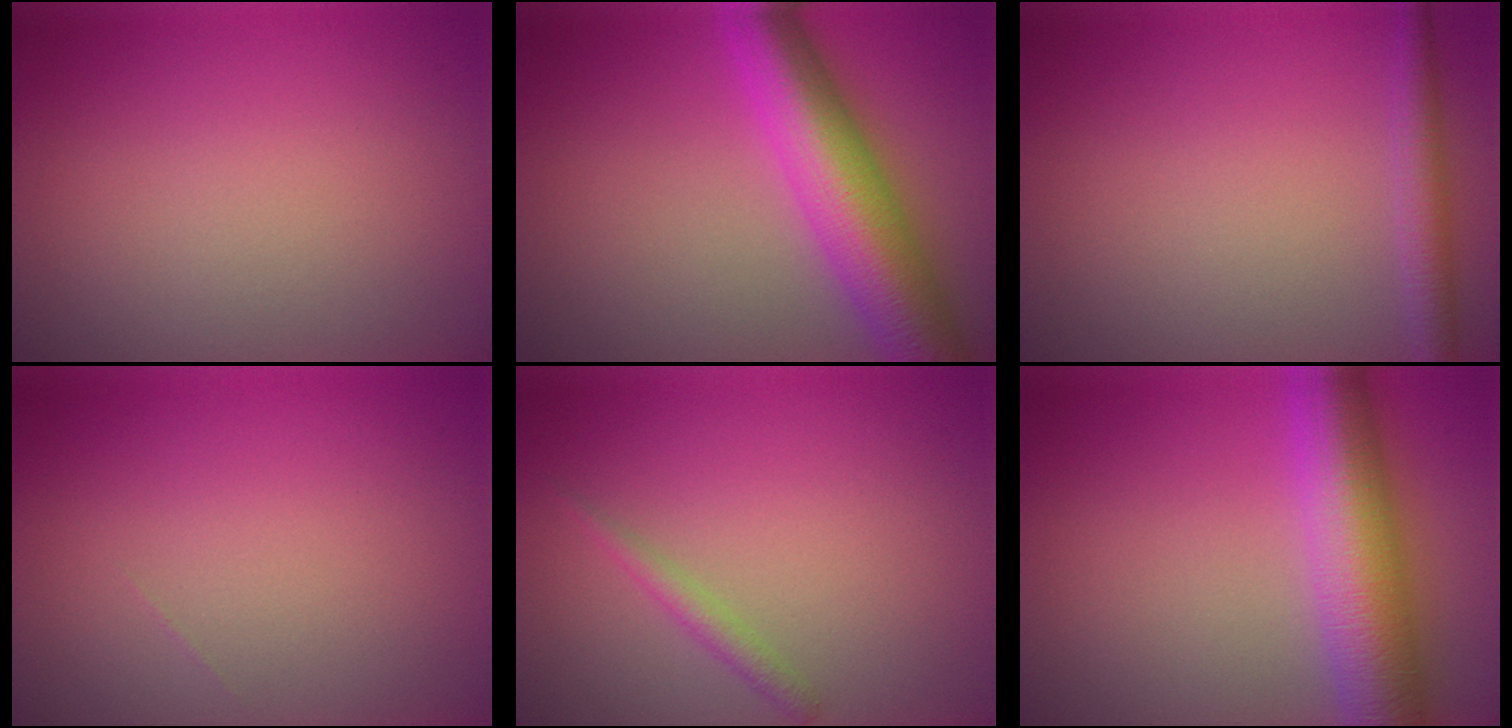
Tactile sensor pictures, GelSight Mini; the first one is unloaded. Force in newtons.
{"total": 9.0, "press": 9.0, "slide": 0.3}
{"total": 2.3, "press": 2.3, "slide": 0.1}
{"total": 0.0}
{"total": 1.4, "press": 1.4, "slide": 0.1}
{"total": 8.9, "press": 8.9, "slide": 0.1}